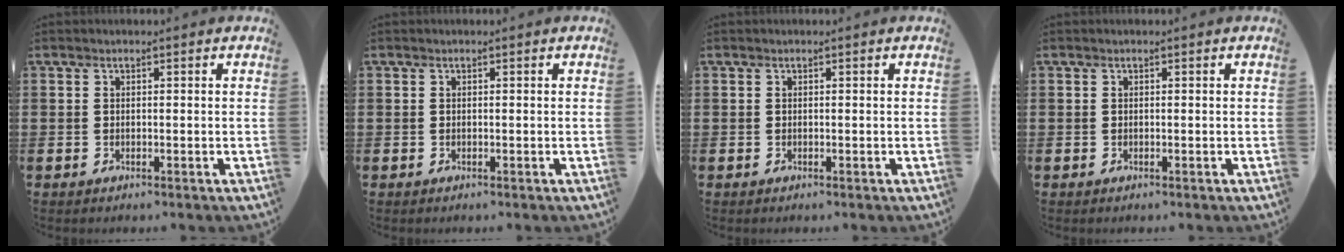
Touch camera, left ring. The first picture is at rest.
{"total": 0.0}
{"total": 0.0}
{"total": 0.0}